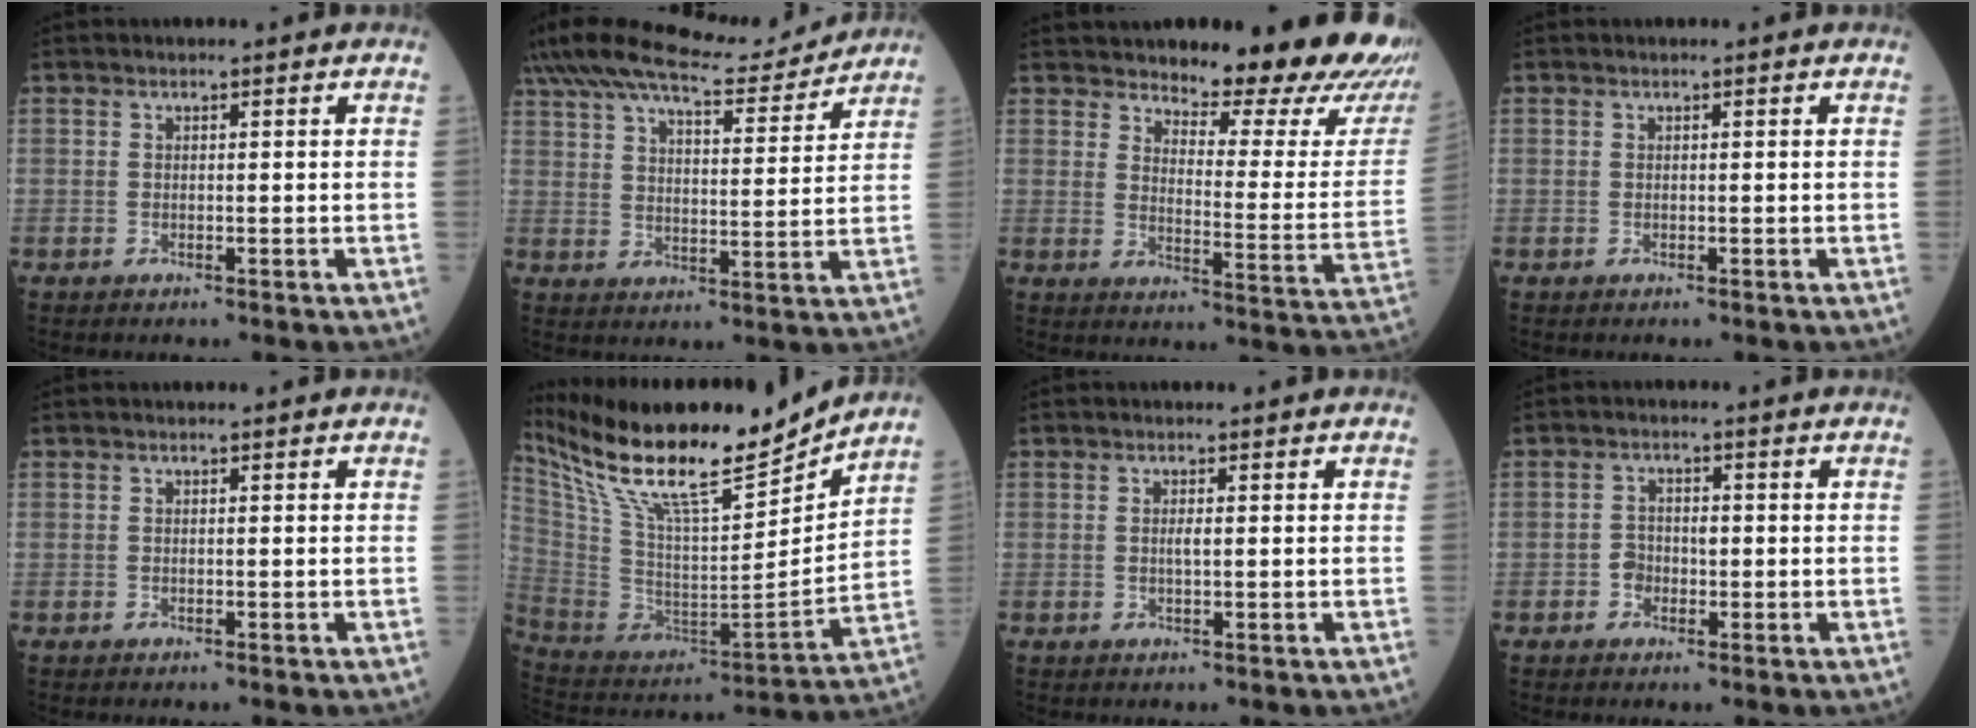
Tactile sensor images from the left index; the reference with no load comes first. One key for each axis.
{"total": 14.9, "fx": 13.8, "fy": 2.0, "fz": 5.3, "tx": -0.100, "ty": 0.017, "tz": 0.212}
{"total": 20.1, "fx": 17.6, "fy": 2.1, "fz": 9.4, "tx": -0.123, "ty": -0.088, "tz": 0.210}
{"total": 0.0}
{"total": 0.0}
{"total": 23.0, "fx": 19.2, "fy": 2.6, "fz": 12.5, "tx": -0.240, "ty": -0.012, "tz": 0.337}
{"total": 1.1, "fx": 0.1, "fy": 0.2, "fz": 1.1, "tx": -0.024, "ty": -0.001, "tz": 0.002}
{"total": 2.5, "fx": -0.7, "fy": 2.0, "fz": 1.3, "tx": -0.021, "ty": 0.007, "tz": -0.013}